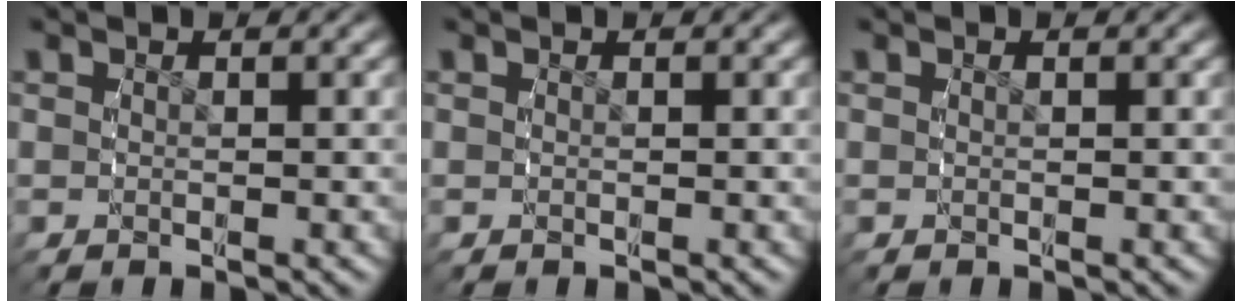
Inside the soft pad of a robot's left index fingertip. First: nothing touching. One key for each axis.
{"total": 0.0}
{"total": 0.0}